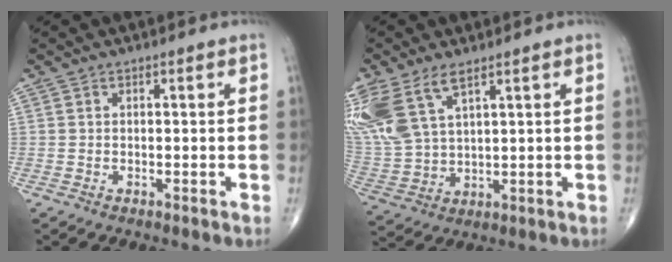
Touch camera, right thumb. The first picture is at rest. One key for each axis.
{"total": 16.2, "fx": 8.5, "fy": 8.3, "fz": 11.1, "tx": -0.277, "ty": -0.009, "tz": 0.181}